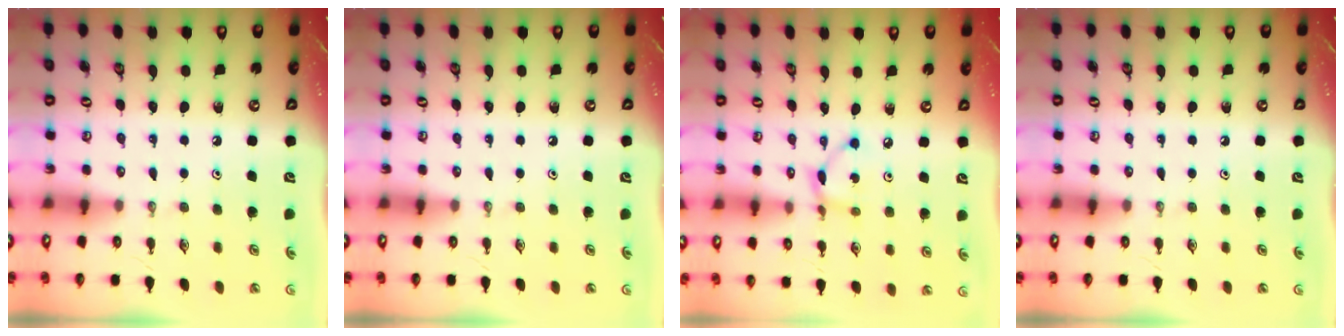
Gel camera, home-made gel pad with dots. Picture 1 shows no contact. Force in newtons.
{"total": 0.0}
{"total": 5.4, "press": 5.4, "slide": 0.2}
{"total": 0.0}